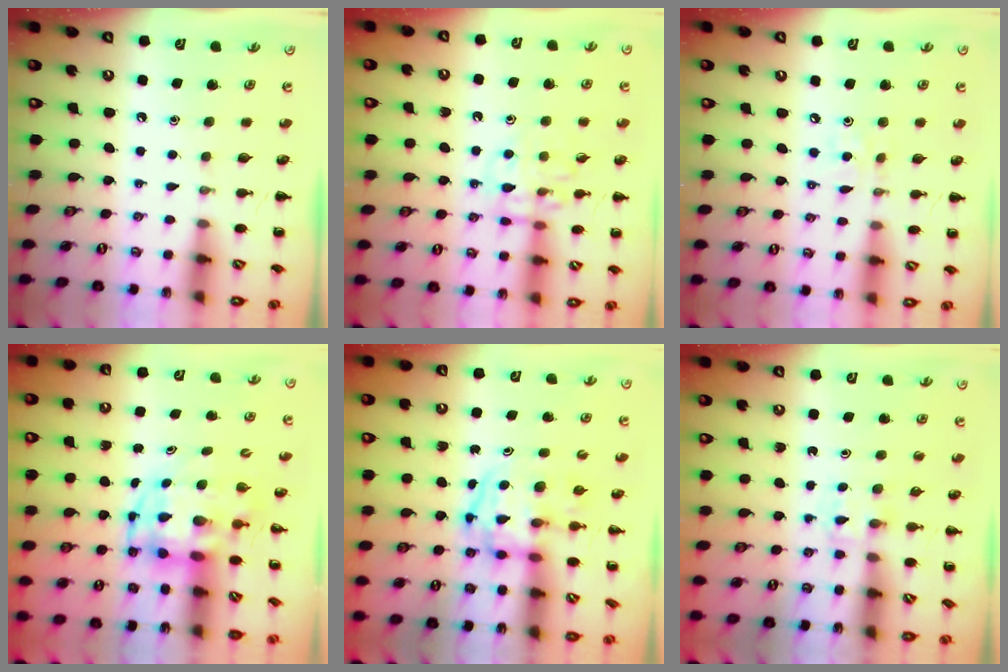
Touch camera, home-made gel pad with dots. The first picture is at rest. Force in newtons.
{"total": 11.2, "press": 11.1, "slide": 0.9}
{"total": 2.2, "press": 2.1, "slide": 0.6}
{"total": 3.6, "press": 3.5, "slide": 1.0}
{"total": 3.8, "press": 3.8, "slide": 0.6}
{"total": 2.3, "press": 2.1, "slide": 1.0}